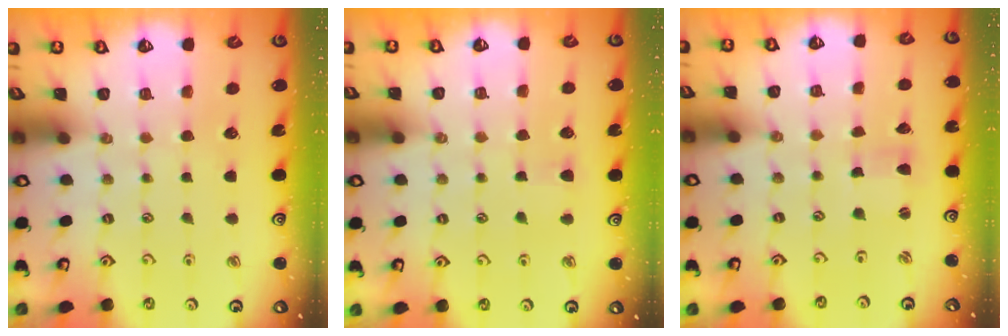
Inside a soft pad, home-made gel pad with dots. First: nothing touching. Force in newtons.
{"total": 4.0, "press": 3.9, "slide": 0.5}
{"total": 1.6, "press": 1.6, "slide": 0.2}